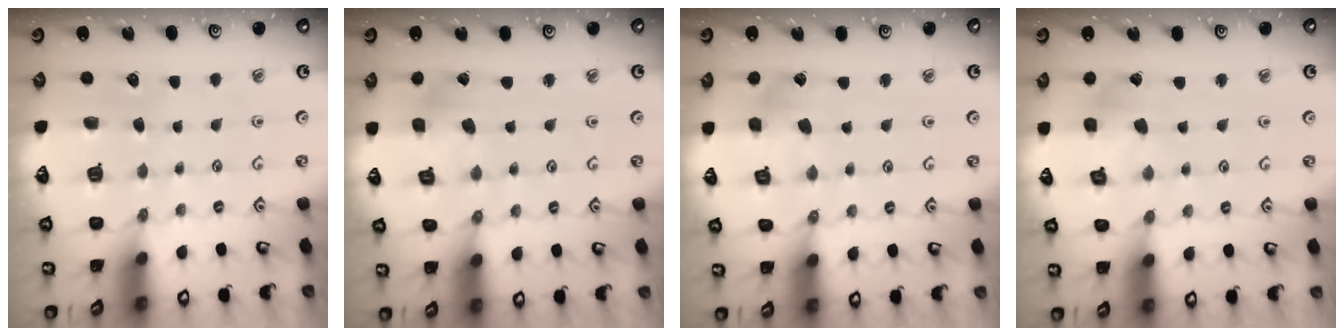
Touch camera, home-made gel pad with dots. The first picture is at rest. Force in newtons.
{"total": 1.3, "press": 1.3, "slide": 0.2}
{"total": 2.7, "press": 2.7, "slide": 0.5}
{"total": 2.9, "press": 2.9, "slide": 0.2}